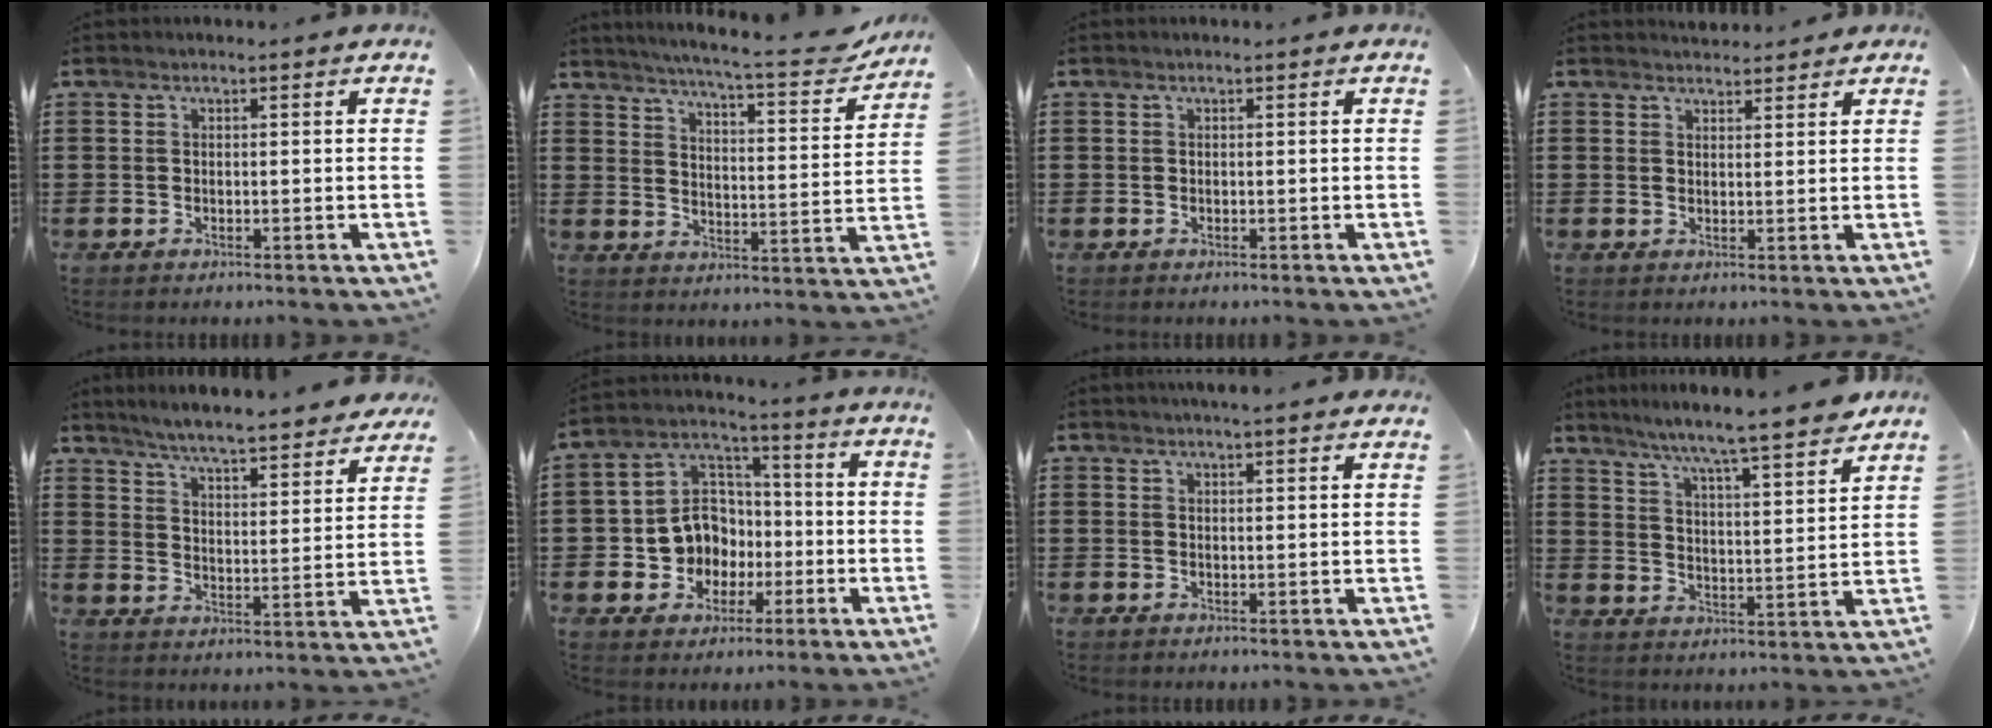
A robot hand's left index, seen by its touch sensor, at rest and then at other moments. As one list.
[{"total": 6.6, "force": [5.9, -0.2, 3.0], "torque": [-0.069, -0.045, 0.094]}, {"total": 0.0}, {"total": 2.2, "force": [2.0, 0.7, -0.1], "torque": [0.006, -0.002, 0.038]}, {"total": 5.2, "force": [5.0, -0.7, 1.4], "torque": [-0.053, -0.042, 0.082]}, {"total": 9.1, "force": [-1.5, 8.5, 2.9], "torque": [-0.099, 0.007, -0.025]}, {"total": 2.1, "force": [1.9, -0.1, 0.9], "torque": [-0.021, 0.002, 0.036]}, {"total": 6.5, "force": [5.9, -0.7, 2.5], "torque": [-0.076, -0.043, 0.094]}]